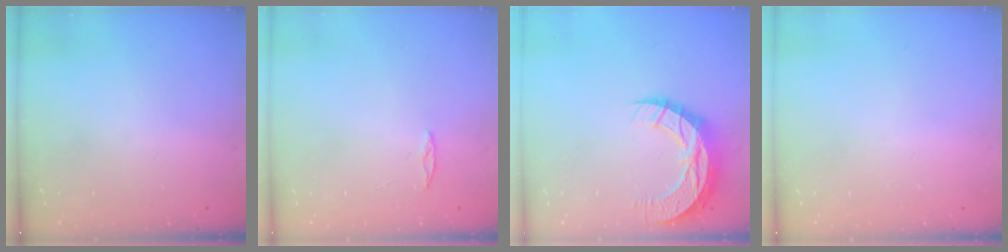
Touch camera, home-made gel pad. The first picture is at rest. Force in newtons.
{"total": 2.0, "press": 2.0, "slide": 0.2}
{"total": 11.0, "press": 11.0, "slide": 0.8}
{"total": 0.0}